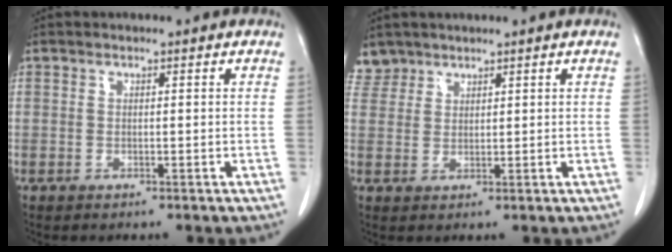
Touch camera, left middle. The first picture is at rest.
{"total": 3.0, "force": [2.5, 1.5, -0.5], "torque": [0.015, 0.006, 0.051]}